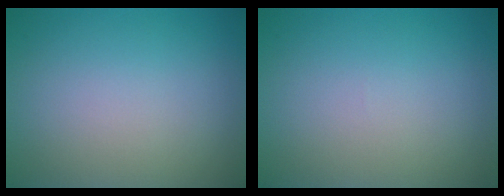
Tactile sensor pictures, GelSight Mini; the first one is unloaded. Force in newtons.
{"total": 0.0}